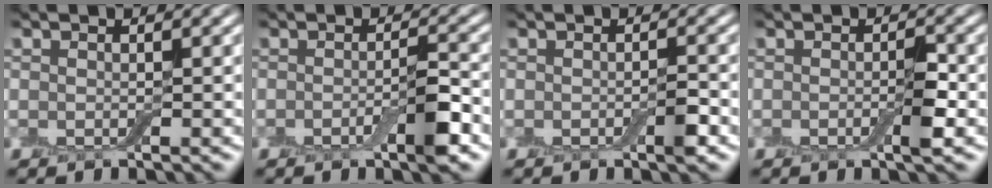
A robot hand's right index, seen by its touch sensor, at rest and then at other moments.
{"total": 2.9, "force": [-1.1, 0.5, 2.7], "torque": [-0.041, 0.001, -0.021]}
{"total": 1.4, "force": [-0.5, 0.2, 1.2], "torque": [-0.018, -0.002, -0.009]}
{"total": 1.8, "force": [-0.5, 0.3, 1.7], "torque": [-0.028, -0.002, -0.011]}